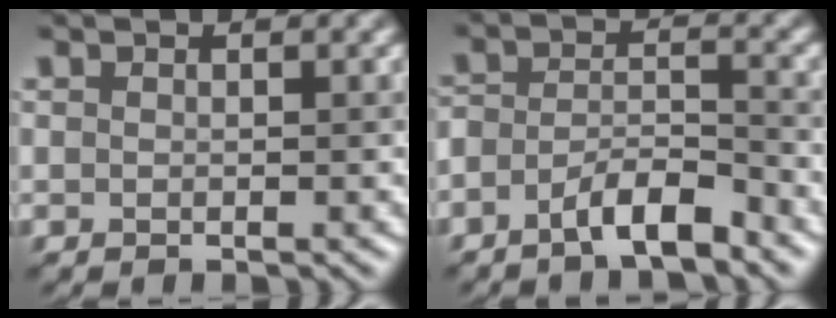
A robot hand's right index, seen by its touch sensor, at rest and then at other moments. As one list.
[{"total": 3.8, "force": [-3.0, 0.8, 2.2], "torque": [-0.041, 0.017, -0.049]}]